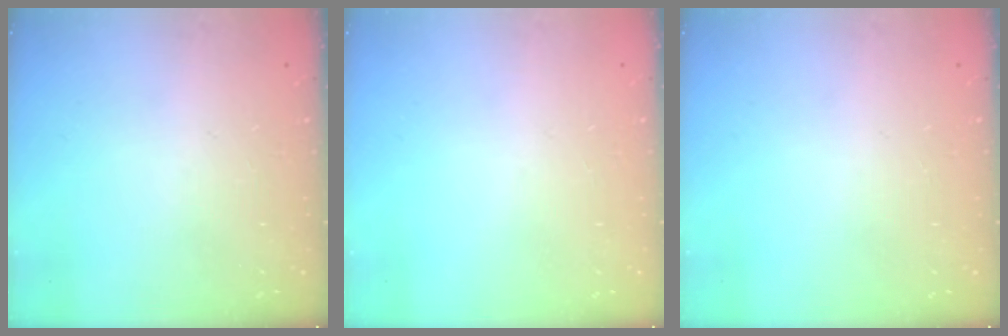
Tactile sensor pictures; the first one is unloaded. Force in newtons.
{"total": 0.0}
{"total": 0.0}